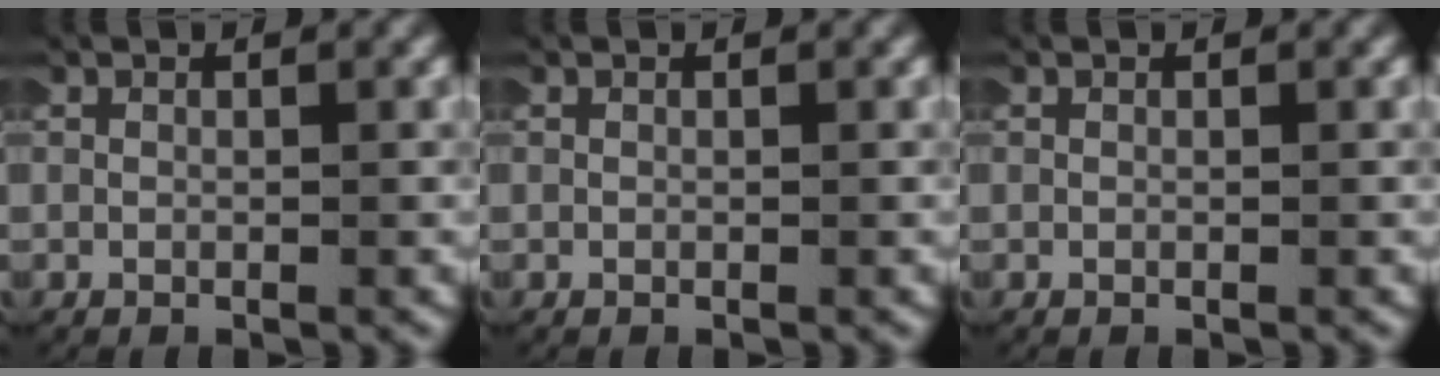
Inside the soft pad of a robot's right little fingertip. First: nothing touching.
{"total": 0.0}
{"total": 0.0}